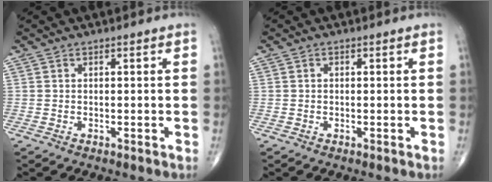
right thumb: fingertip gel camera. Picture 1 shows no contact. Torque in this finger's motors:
{"motor_torque": [-0.28, -0.03, 0.07, 0.11, -0.01]}